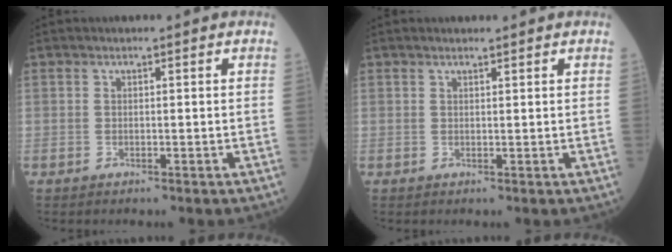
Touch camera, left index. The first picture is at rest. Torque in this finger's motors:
{"motor_torque": [0.75, -0.98, 0.05, 0.00]}